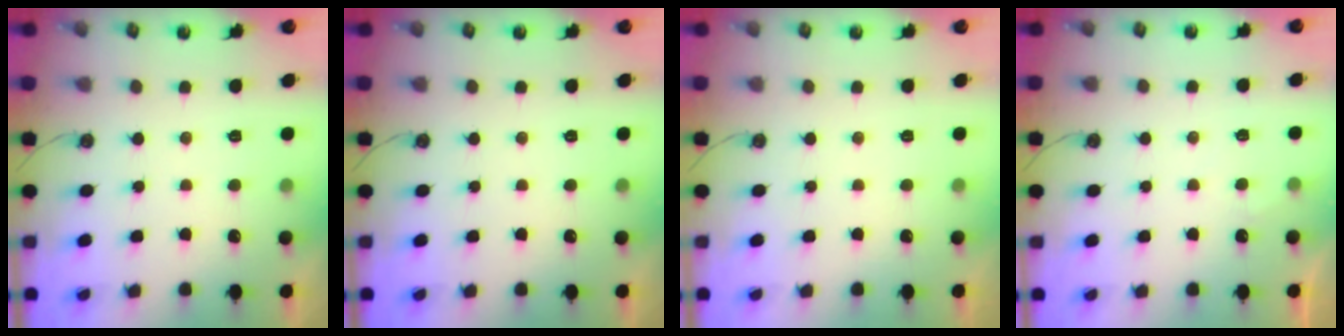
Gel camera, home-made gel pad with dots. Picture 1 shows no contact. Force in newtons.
{"total": 0.0}
{"total": 0.0}
{"total": 2.8, "press": 2.8, "slide": 0.3}